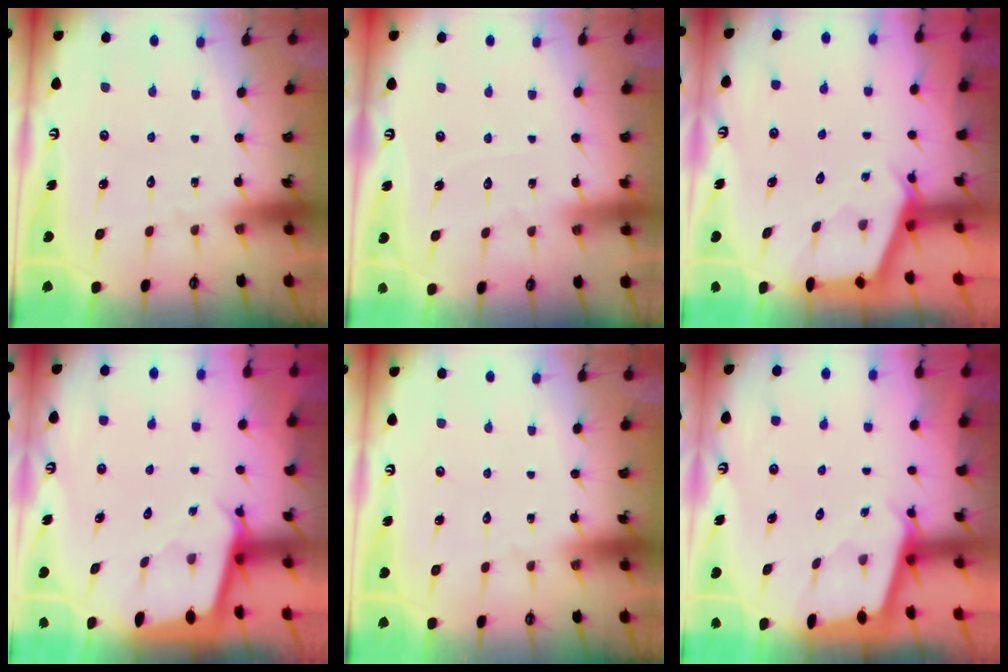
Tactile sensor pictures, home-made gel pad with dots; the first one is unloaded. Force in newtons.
{"total": 2.6, "press": 2.6, "slide": 0.4}
{"total": 2.5, "press": 2.5, "slide": 0.3}
{"total": 2.3, "press": 2.3, "slide": 0.1}
{"total": 0.0}
{"total": 1.8, "press": 1.8, "slide": 0.2}